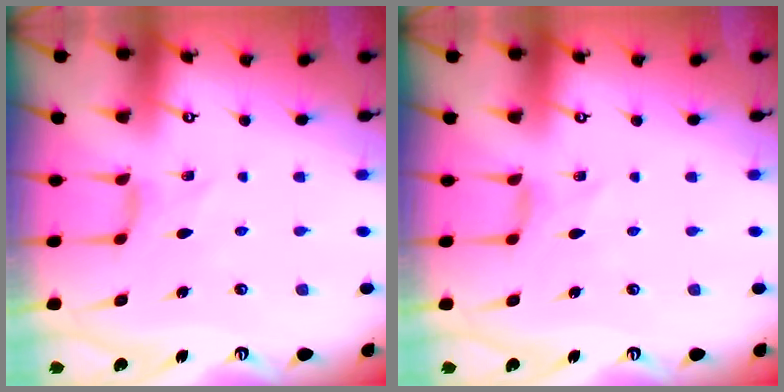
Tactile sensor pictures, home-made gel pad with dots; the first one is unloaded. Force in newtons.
{"total": 0.0}